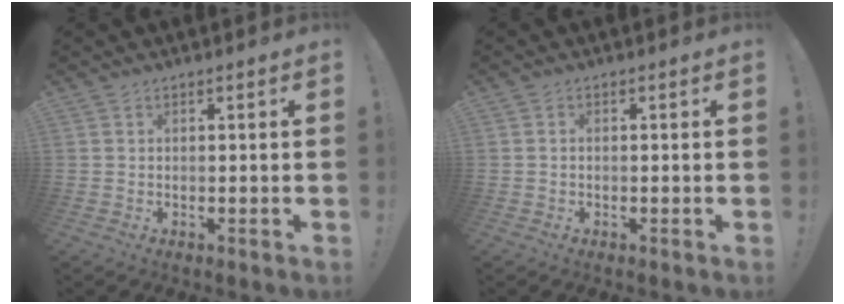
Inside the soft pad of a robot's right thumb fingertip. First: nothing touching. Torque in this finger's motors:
{"motor_torque": [0.01, 0.12, -0.21, -0.22, 0.03]}